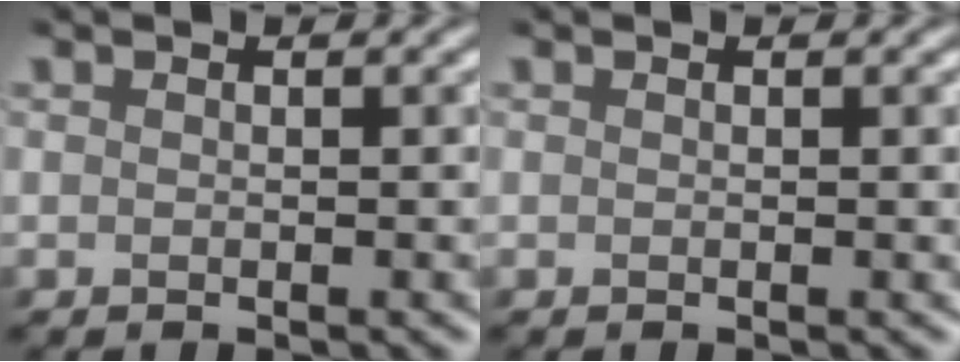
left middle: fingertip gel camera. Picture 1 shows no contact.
{"total": 0.0}